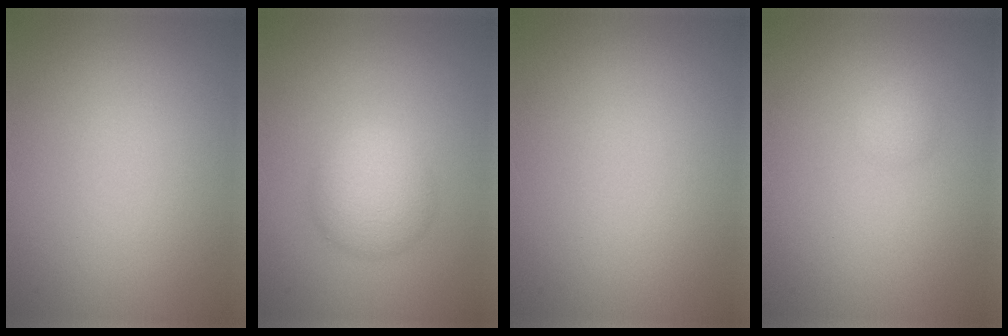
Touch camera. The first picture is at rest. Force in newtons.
{"total": 3.6, "press": 3.6, "slide": 0.2}
{"total": 0.0}
{"total": 1.2, "press": 1.2, "slide": 0.0}